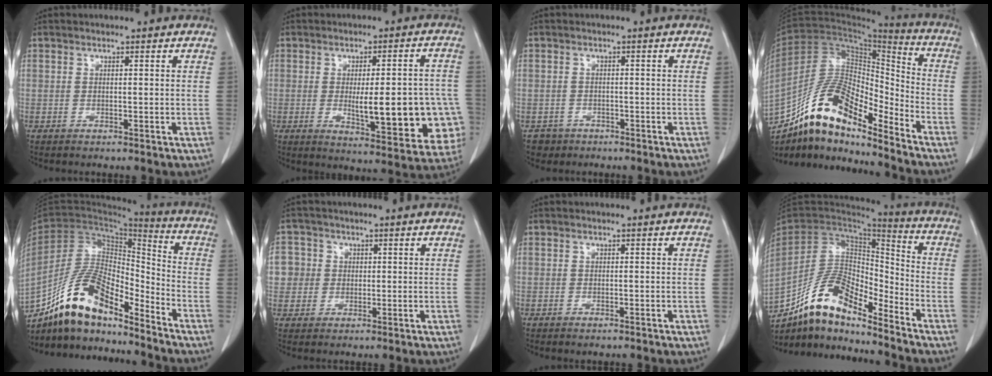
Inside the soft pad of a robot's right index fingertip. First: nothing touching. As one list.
[{"total": 16.6, "force": [-2.8, 4.4, 15.7], "torque": [-0.143, 0.017, -0.010]}, {"total": 4.6, "force": [-2.9, 3.6, -0.2], "torque": [0.009, 0.010, -0.045]}, {"total": 16.1, "force": [-12.1, 4.5, 9.6], "torque": [-0.173, 0.037, -0.216]}, {"total": 15.8, "force": [-12.4, 4.6, 8.6], "torque": [-0.159, 0.025, -0.227]}, {"total": 6.0, "force": [0.8, 5.9, 0.9], "torque": [-0.019, 0.023, 0.018]}, {"total": 0.8, "force": [-0.6, 0.2, 0.5], "torque": [-0.010, -0.002, -0.006]}, {"total": 14.3, "force": [-11.6, 4.2, 7.3], "torque": [-0.133, 0.030, -0.215]}]